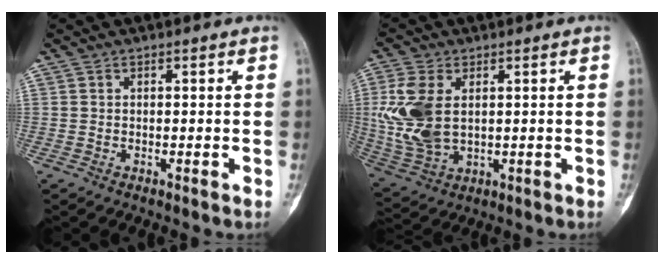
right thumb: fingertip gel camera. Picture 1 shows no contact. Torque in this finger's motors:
{"motor_torque": [0.09, 0.31, 1.26, 0.18, 0.35]}